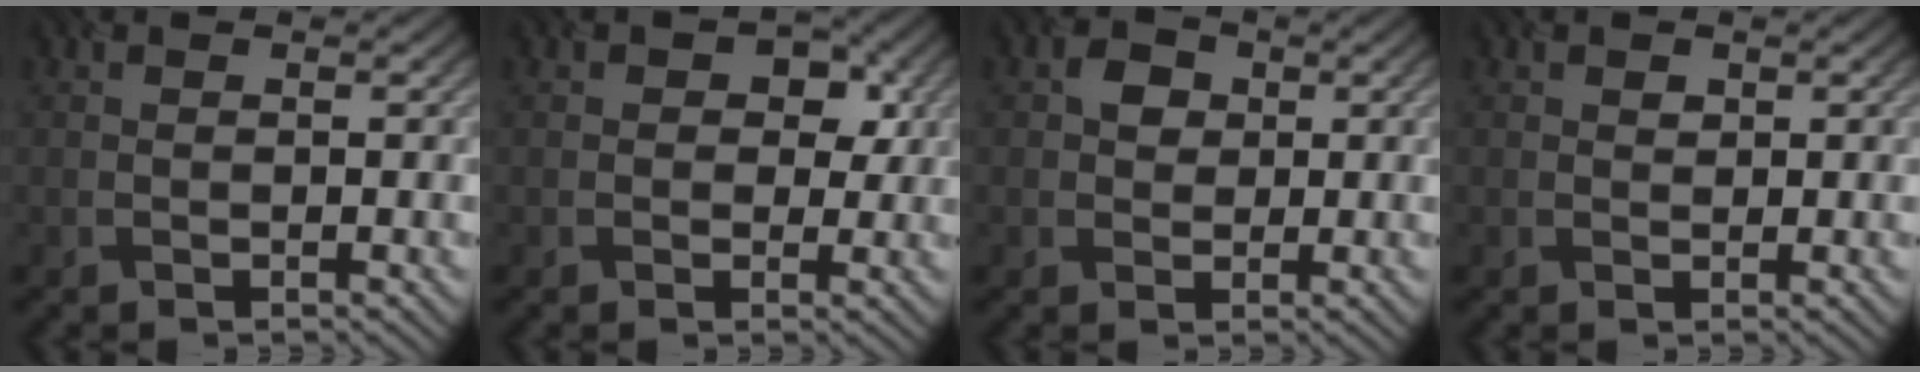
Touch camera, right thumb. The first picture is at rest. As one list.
[{"total": 3.7, "force": [1.1, 2.8, 2.1], "torque": [-0.026, -0.002, 0.005]}, {"total": 2.7, "force": [0.5, 2.4, 1.2], "torque": [-0.022, 0.003, 0.002]}, {"total": 0.8, "force": [0.5, 0.6, 0.3], "torque": [-0.006, -0.004, 0.009]}]